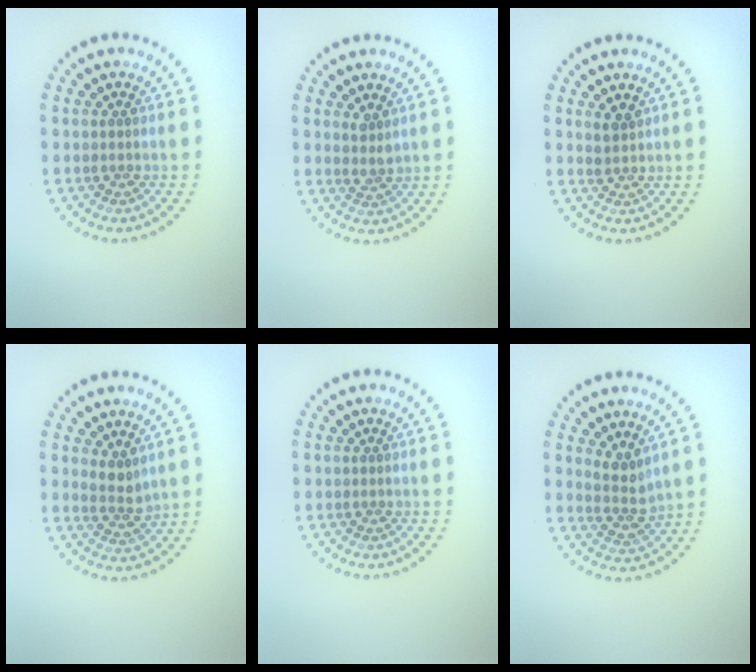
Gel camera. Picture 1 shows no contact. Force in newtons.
{"total": 1.5, "press": 1.1, "slide": 1.0}
{"total": 1.5, "press": 1.2, "slide": 0.9}
{"total": 2.0, "press": 1.6, "slide": 1.2}
{"total": 0.0}
{"total": 2.5, "press": 2.1, "slide": 1.5}